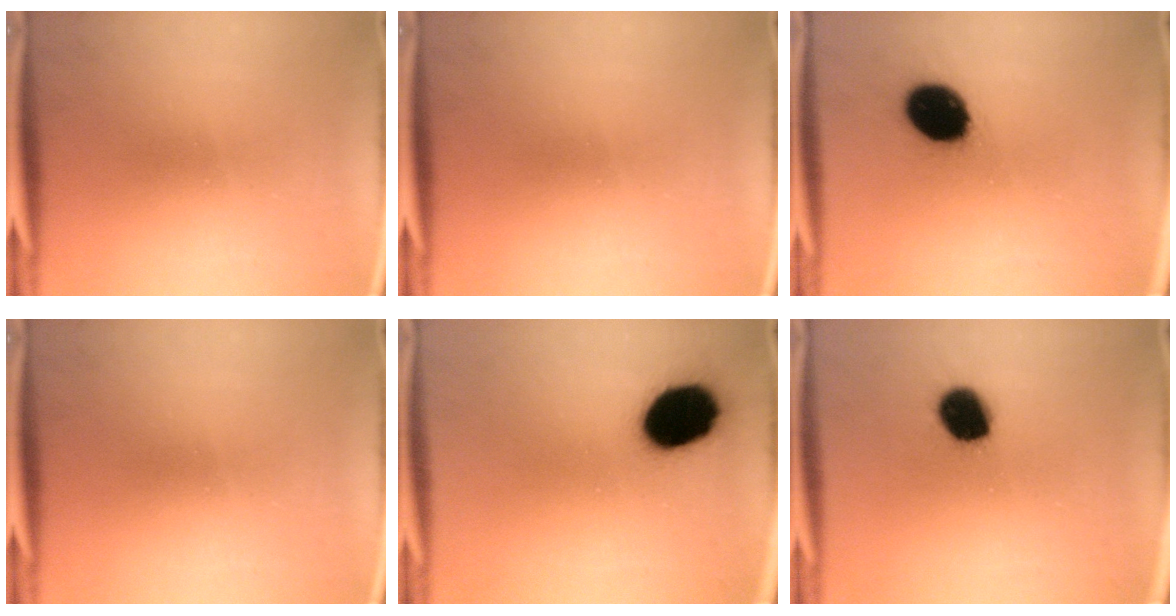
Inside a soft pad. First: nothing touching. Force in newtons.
{"total": 0.0}
{"total": 14.3}
{"total": 0.0}
{"total": 15.9}
{"total": 10.5}